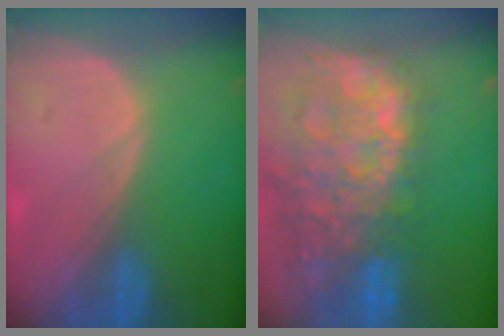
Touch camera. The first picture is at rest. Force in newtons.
{"total": 14.8, "press": 12.1, "slide": 8.6}